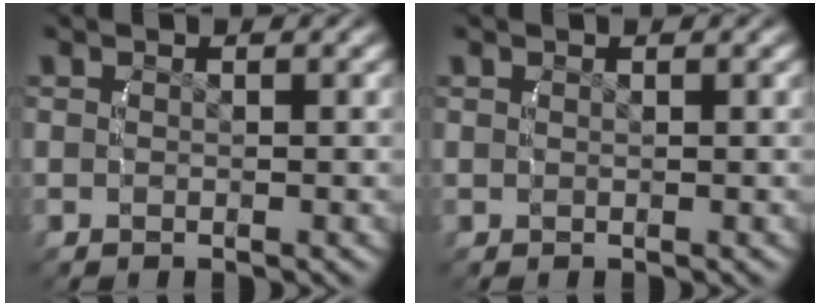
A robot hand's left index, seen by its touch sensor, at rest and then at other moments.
{"total": 0.0}